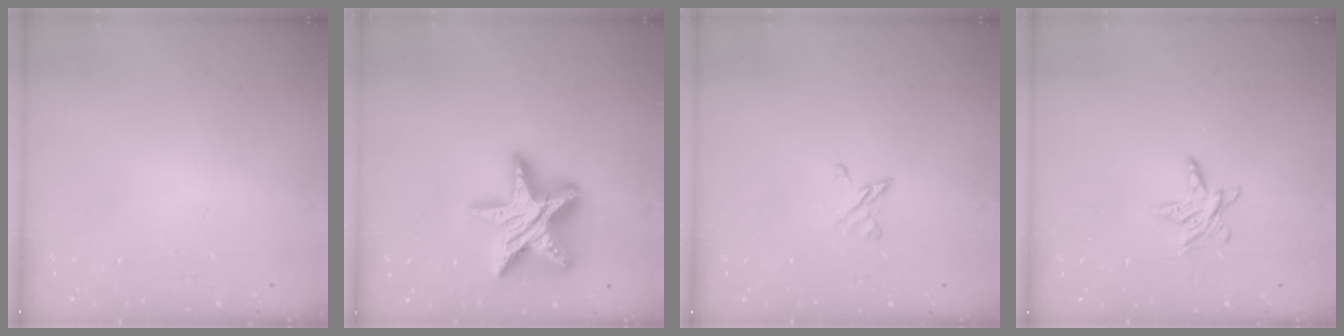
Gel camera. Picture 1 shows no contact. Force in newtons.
{"total": 21.2, "press": 21.2, "slide": 1.6}
{"total": 4.1, "press": 4.1, "slide": 0.4}
{"total": 5.8, "press": 5.8, "slide": 0.5}